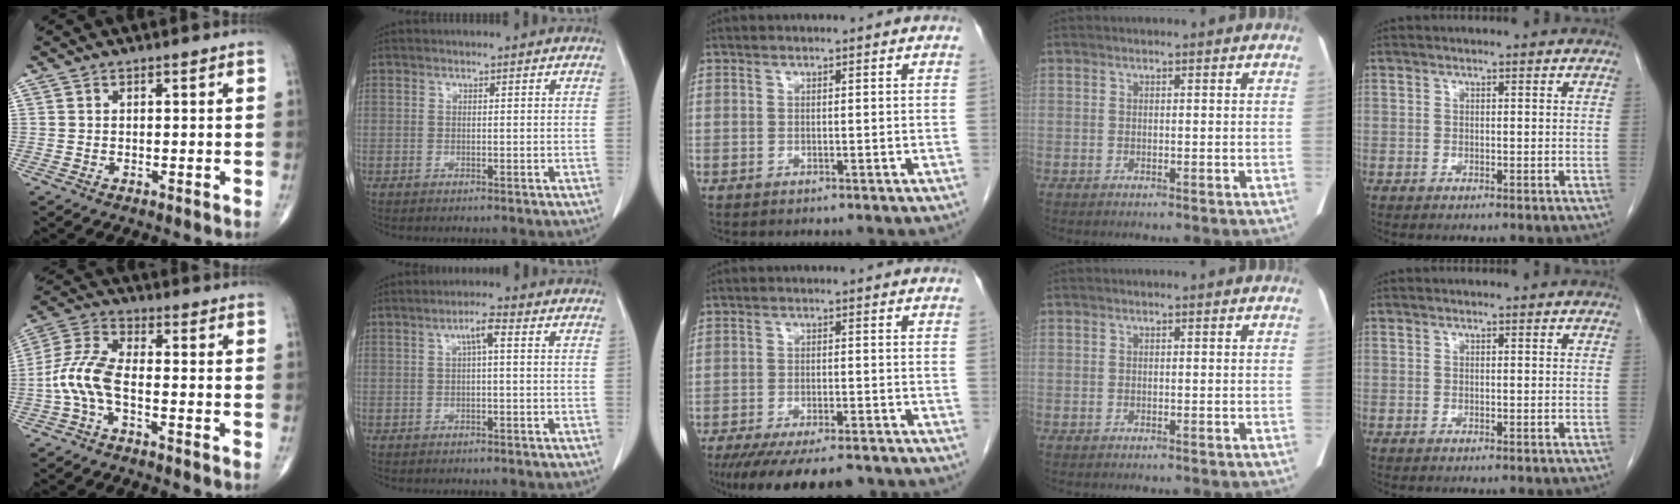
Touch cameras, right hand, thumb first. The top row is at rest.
{"thumb": {"total": 8.2, "force": [-2.5, 3.3, 7.0], "torque": [-0.164, 0.031, -0.059]}, "index": {"total": 2.8, "force": [0.6, 0.3, 2.7], "torque": [-0.048, 0.007, 0.011]}, "middle": {"total": 13.4, "force": [-10.9, 3.2, 7.1], "torque": [-0.120, -0.023, -0.159]}}